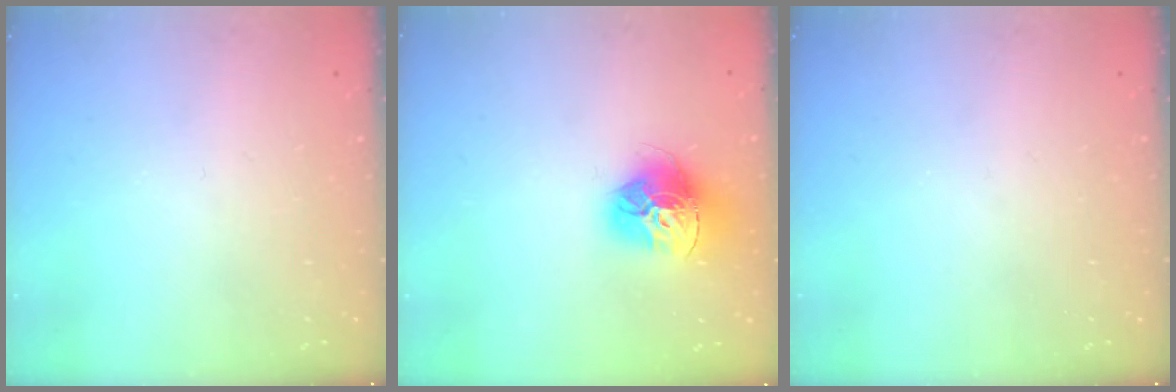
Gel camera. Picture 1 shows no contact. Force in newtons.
{"total": 15.7, "press": 15.6, "slide": 1.7}
{"total": 0.0}